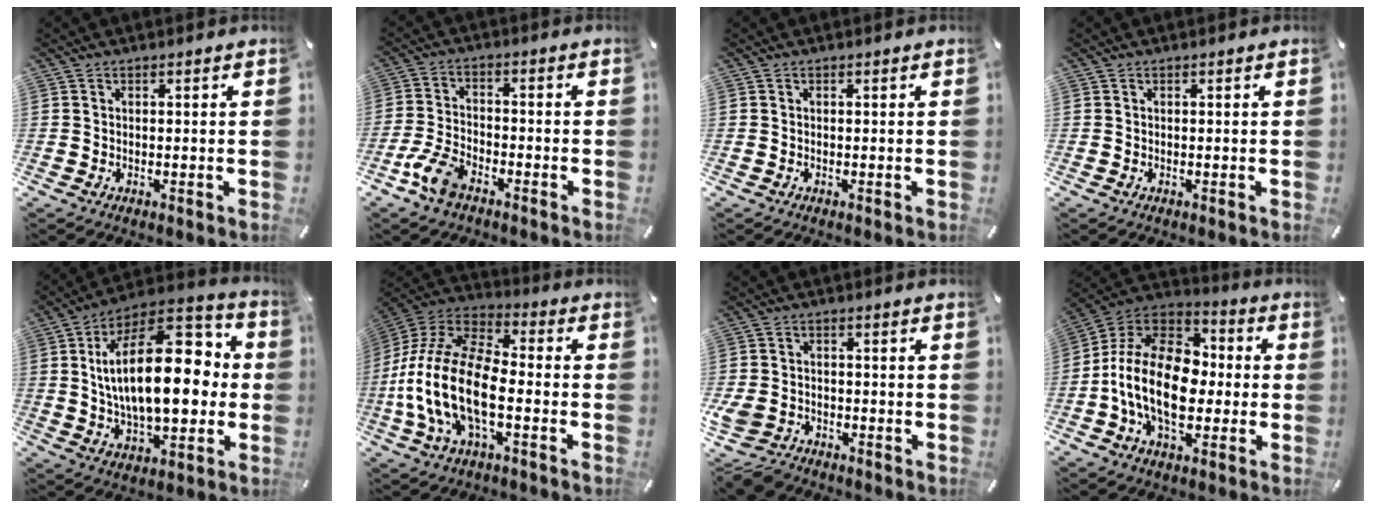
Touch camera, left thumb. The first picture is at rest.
{"total": 7.7, "force": [-4.9, 3.7, 4.6], "torque": [-0.114, 0.011, -0.097]}
{"total": 0.0}
{"total": 0.0}
{"total": 27.6, "force": [3.0, 14.2, 23.4], "torque": [-0.400, -0.007, 0.046]}
{"total": 18.1, "force": [-6.4, 9.3, 14.2], "torque": [-0.313, 0.012, -0.116]}
{"total": 6.6, "force": [-4.1, 4.2, 3.0], "torque": [-0.076, 0.011, -0.080]}
{"total": 17.5, "force": [-4.1, 11.8, 12.3], "torque": [-0.268, 0.017, -0.078]}